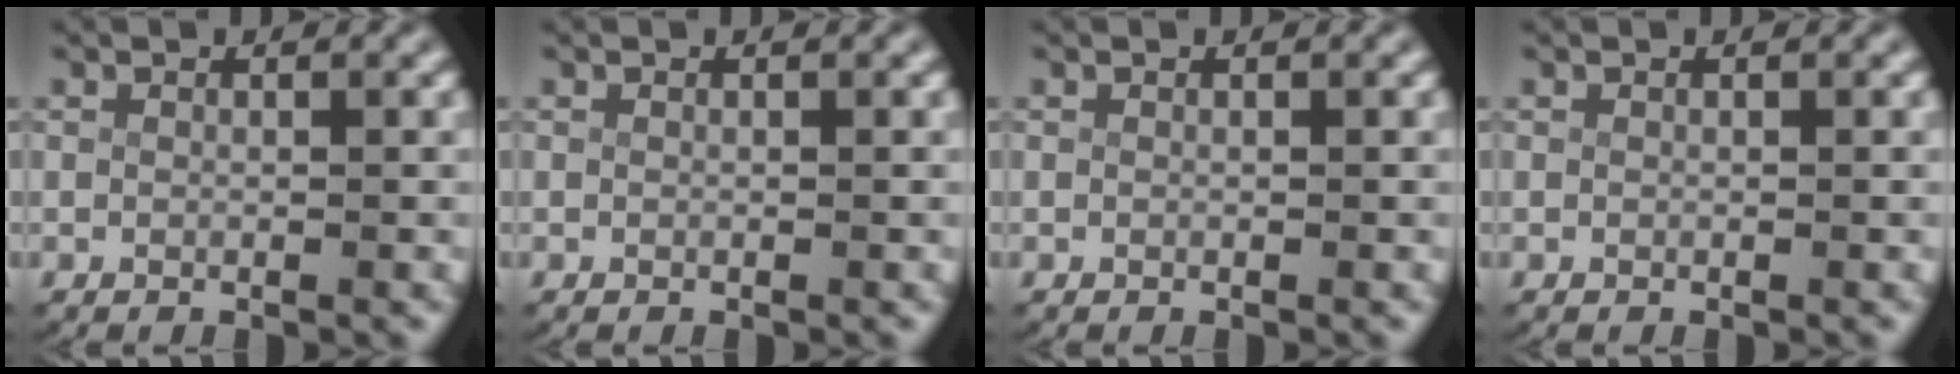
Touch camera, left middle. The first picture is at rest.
{"total": 0.0}
{"total": 0.0}
{"total": 0.0}